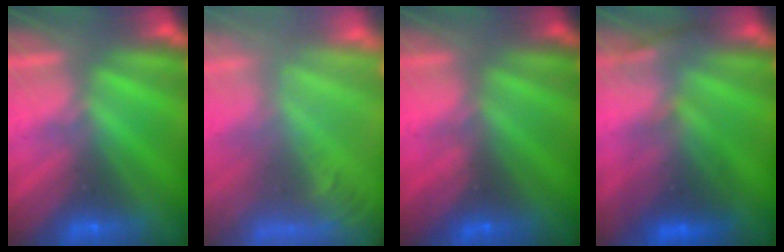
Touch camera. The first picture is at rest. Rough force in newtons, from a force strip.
{"total": 7.0}
{"total": 3.7}
{"total": 2.7}